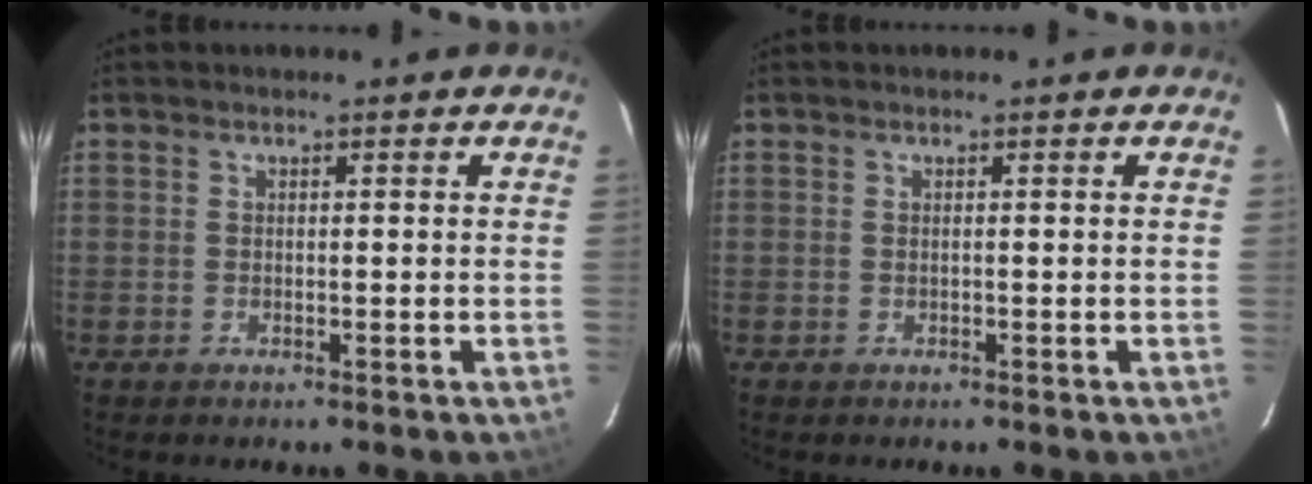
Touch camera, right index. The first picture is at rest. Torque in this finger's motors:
{"motor_torque": [0.10, 0.04, -0.01, 0.00]}